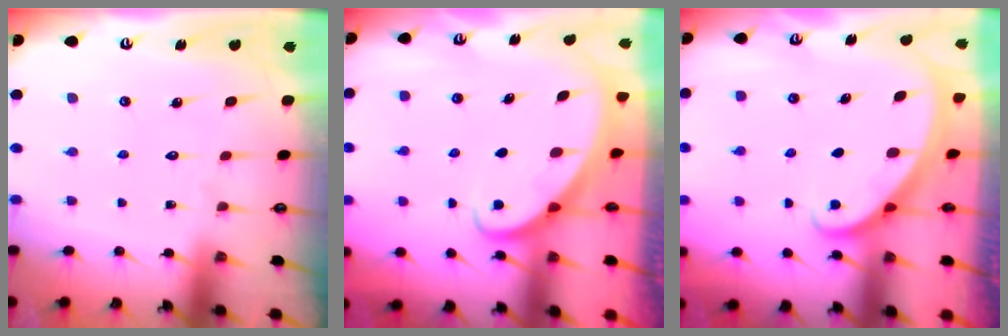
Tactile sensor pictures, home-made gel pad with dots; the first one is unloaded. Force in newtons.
{"total": 2.2, "press": 2.2, "slide": 0.2}
{"total": 1.8, "press": 1.7, "slide": 0.1}